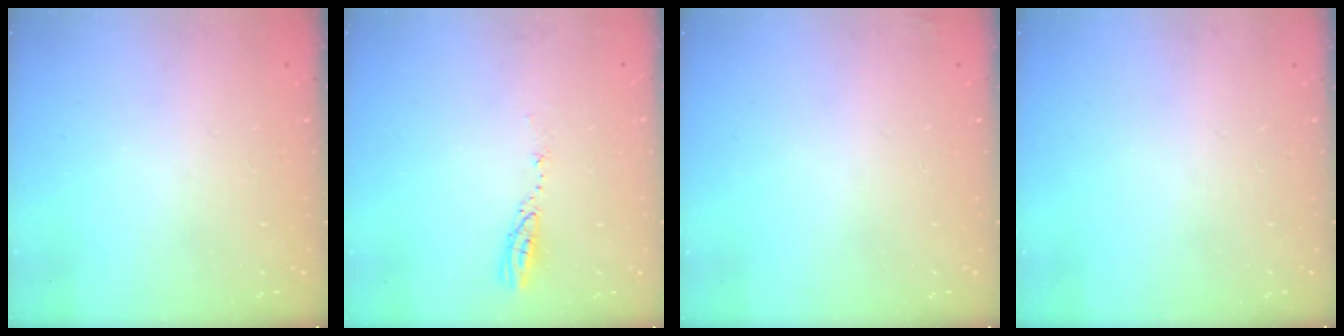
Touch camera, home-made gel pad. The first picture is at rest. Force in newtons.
{"total": 3.7, "press": 3.7, "slide": 0.3}
{"total": 2.8, "press": 2.6, "slide": 0.9}
{"total": 0.0}